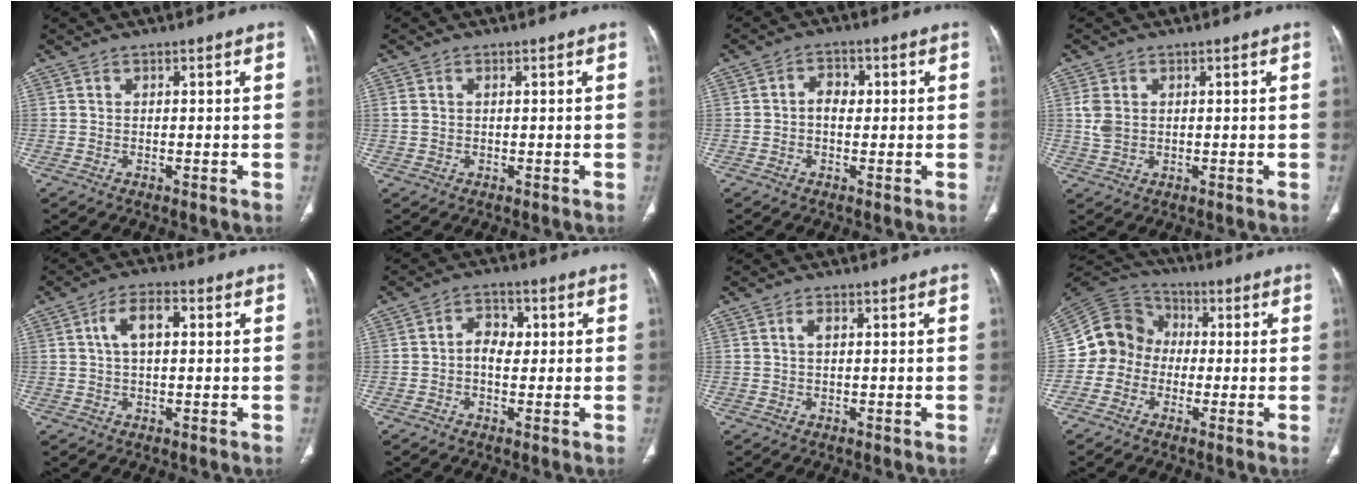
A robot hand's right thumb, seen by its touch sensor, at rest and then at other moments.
{"total": 1.6, "force": [0.3, 1.1, 1.1], "torque": [-0.031, 0.009, 0.011]}
{"total": 3.5, "force": [0.1, 2.6, 2.3], "torque": [-0.026, 0.013, -0.005]}
{"total": 3.6, "force": [0.6, 2.6, 2.3], "torque": [-0.051, 0.000, 0.018]}
{"total": 6.2, "force": [1.2, 3.2, 5.1], "torque": [-0.093, 0.015, 0.020]}
{"total": 5.1, "force": [0.1, 3.7, 3.5], "torque": [-0.037, 0.015, -0.005]}
{"total": 1.5, "force": [0.4, 0.7, 1.3], "torque": [-0.028, 0.003, 0.008]}
{"total": 10.6, "force": [-1.5, 9.8, 3.8], "torque": [-0.049, 0.040, -0.041]}